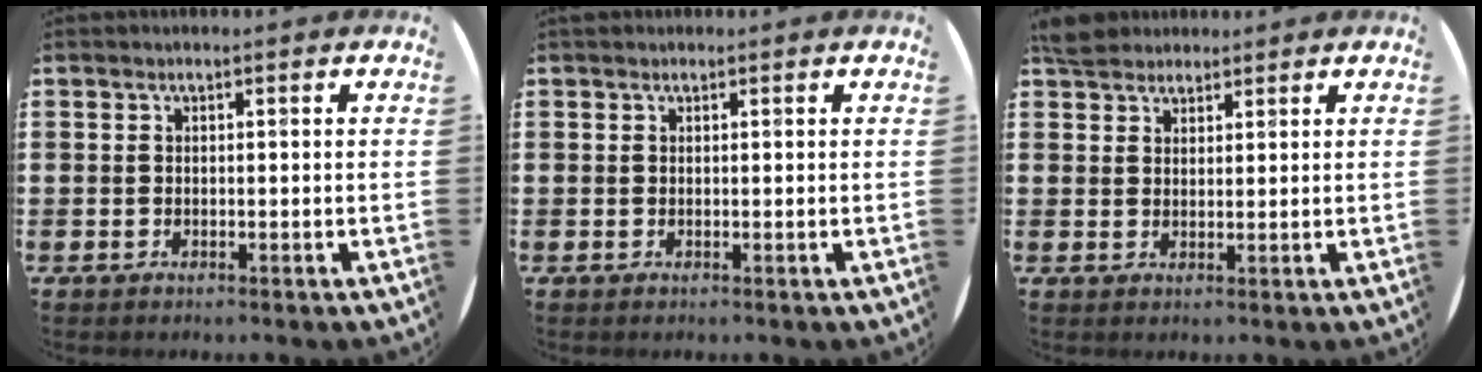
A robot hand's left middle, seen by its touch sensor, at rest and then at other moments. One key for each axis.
{"total": 0.0}
{"total": 3.8, "fx": 3.4, "fy": 1.4, "fz": 0.5, "tx": -0.011, "ty": 0.000, "tz": 0.066}